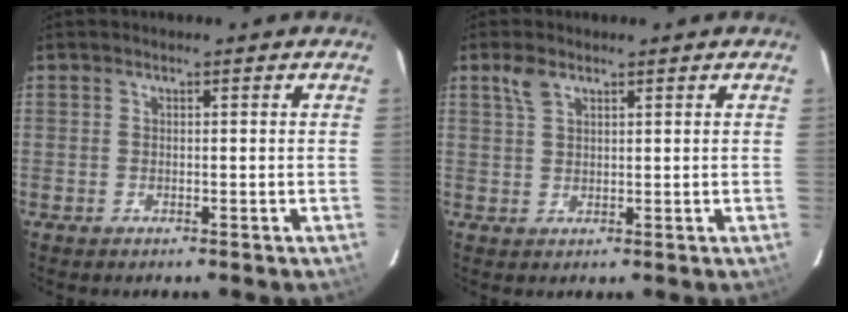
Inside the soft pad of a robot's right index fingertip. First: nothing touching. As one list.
[{"total": 3.0, "force": [1.9, 1.5, 1.8], "torque": [-0.036, 0.006, 0.039]}]